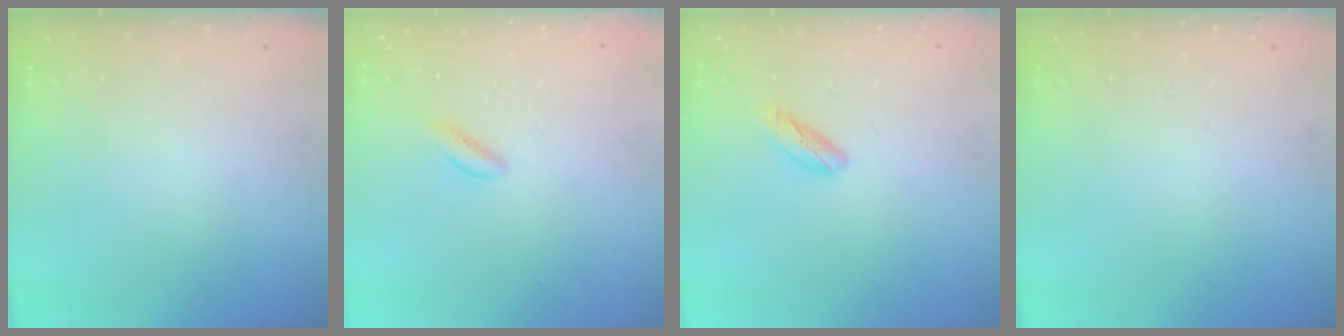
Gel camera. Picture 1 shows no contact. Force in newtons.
{"total": 2.6, "press": 2.5, "slide": 0.8}
{"total": 6.0, "press": 5.9, "slide": 1.1}
{"total": 0.0}